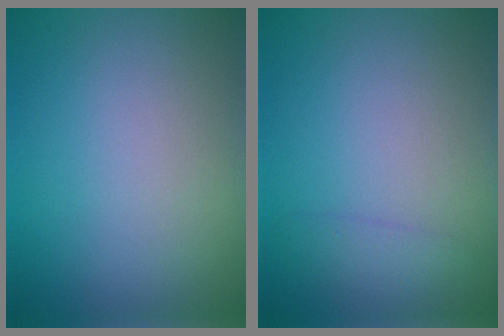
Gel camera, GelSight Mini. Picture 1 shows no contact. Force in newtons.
{"total": 1.3, "press": 1.3, "slide": 0.0}